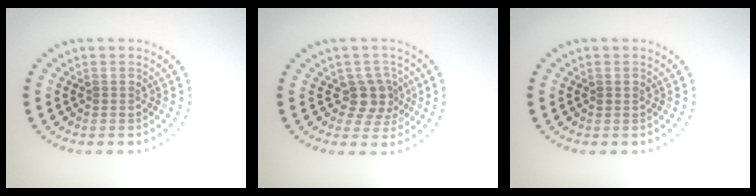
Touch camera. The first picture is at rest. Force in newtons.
{"total": 2.9, "press": 2.3, "slide": 1.7}
{"total": 0.7, "press": 0.7, "slide": 0.0}